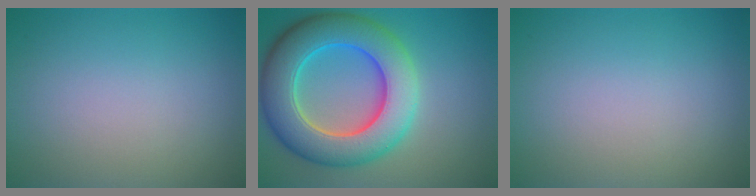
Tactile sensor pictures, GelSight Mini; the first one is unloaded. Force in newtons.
{"total": 10.3, "press": 10.3, "slide": 0.6}
{"total": 0.0}